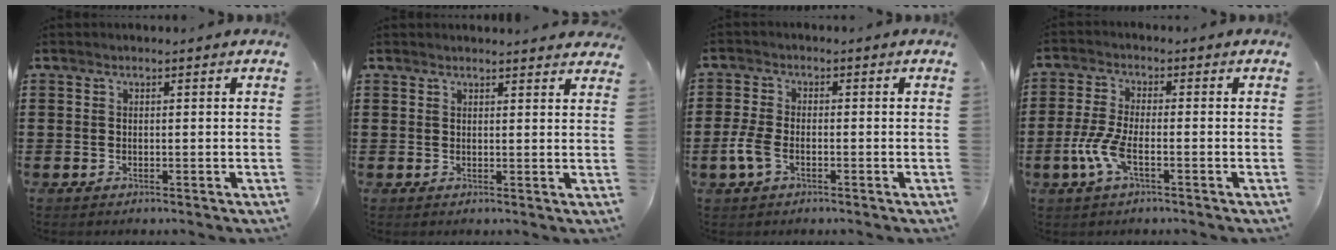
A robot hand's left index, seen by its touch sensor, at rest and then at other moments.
{"total": 1.7, "force": [1.6, 0.2, 0.3], "torque": [-0.002, -0.002, 0.030]}
{"total": 3.8, "force": [-1.5, 1.9, 2.9], "torque": [-0.077, -0.006, -0.034]}
{"total": 5.5, "force": [-2.1, 1.6, 4.9], "torque": [-0.115, -0.011, -0.044]}